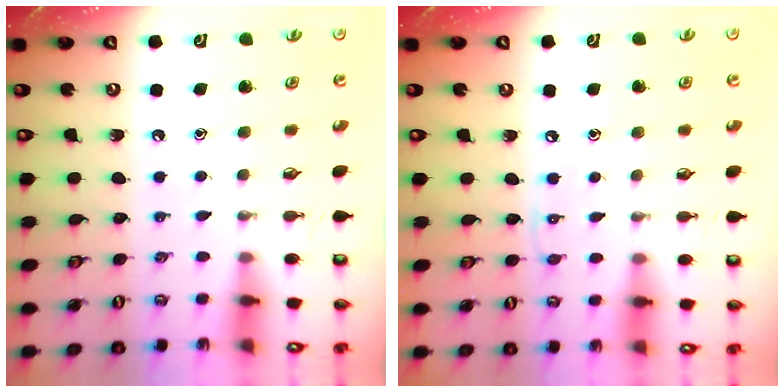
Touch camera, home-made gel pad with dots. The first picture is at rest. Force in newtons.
{"total": 6.2, "press": 6.2, "slide": 0.6}